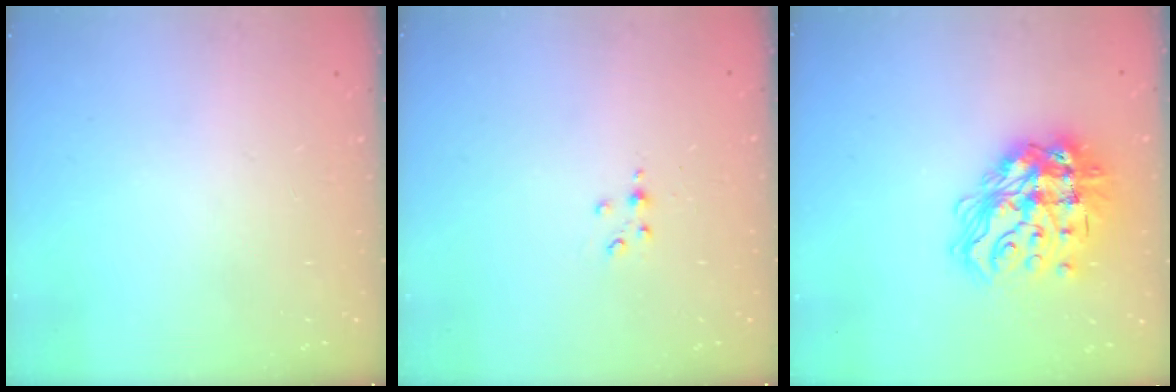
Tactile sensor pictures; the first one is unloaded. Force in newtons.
{"total": 2.9, "press": 2.9, "slide": 0.4}
{"total": 19.8, "press": 19.6, "slide": 2.3}